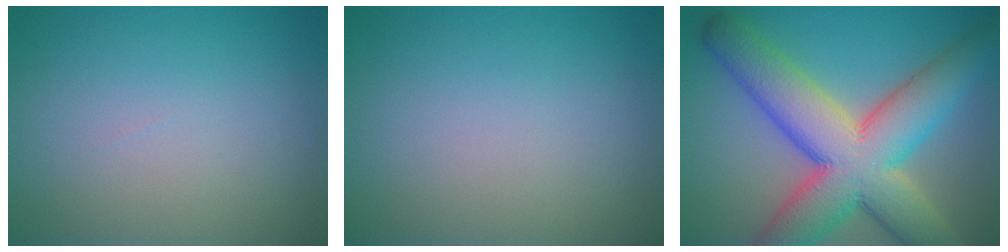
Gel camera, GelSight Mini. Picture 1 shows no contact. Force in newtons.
{"total": 0.0}
{"total": 12.7, "press": 12.7, "slide": 0.5}